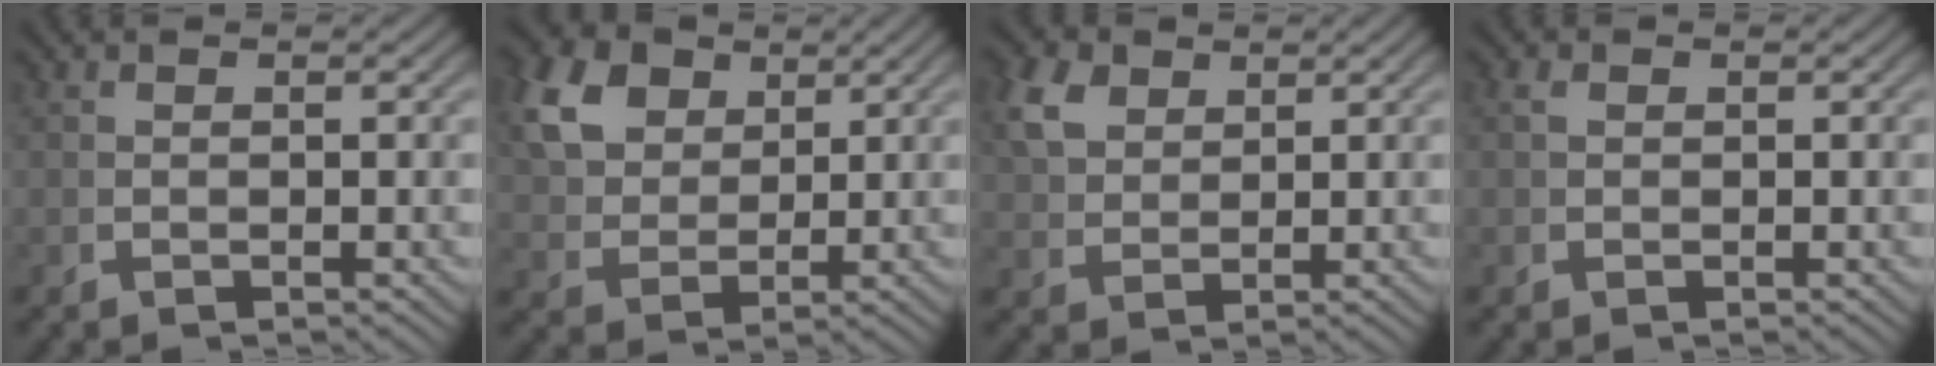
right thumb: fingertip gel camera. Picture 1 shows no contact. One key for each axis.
{"total": 7.8, "fx": 3.5, "fy": 5.5, "fz": 4.2, "tx": -0.104, "ty": -0.012, "tz": 0.072}
{"total": 4.4, "fx": 2.8, "fy": 2.5, "fz": 2.2, "tx": -0.044, "ty": 0.002, "tz": 0.062}
{"total": 0.8, "fx": 0.5, "fy": 0.6, "fz": 0.3, "tx": -0.010, "ty": -0.004, "tz": 0.013}